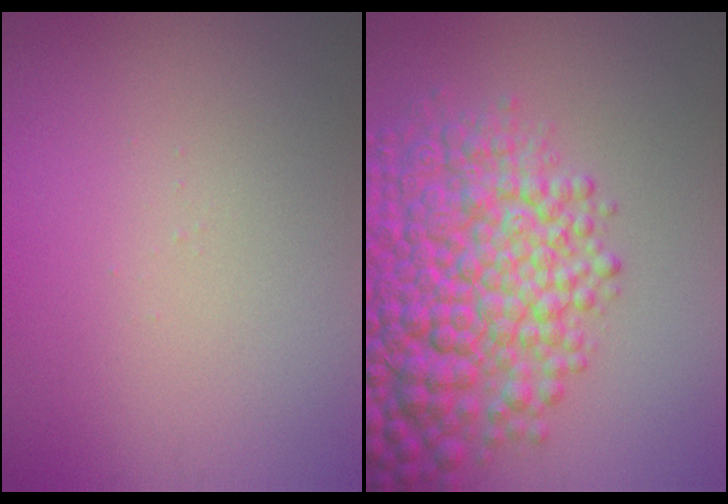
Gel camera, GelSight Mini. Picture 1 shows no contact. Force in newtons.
{"total": 10.2, "press": 10.2, "slide": 0.3}